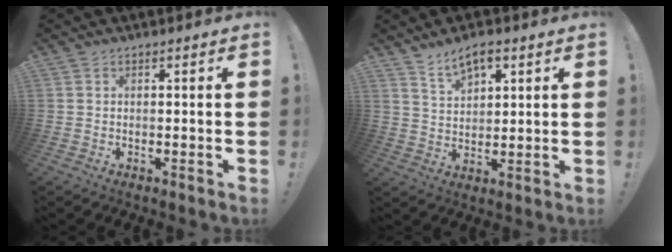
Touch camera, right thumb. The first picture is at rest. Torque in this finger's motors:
{"motor_torque": [-0.01, 0.03, 0.27, 0.44, 0.08]}